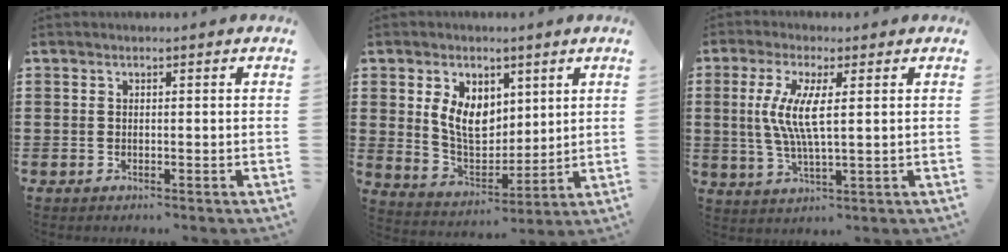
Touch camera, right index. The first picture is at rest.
{"total": 7.7, "force": [3.0, 5.5, 4.6], "torque": [-0.107, 0.003, 0.055]}
{"total": 7.2, "force": [1.1, 1.4, 7.0], "torque": [-0.149, -0.006, 0.013]}